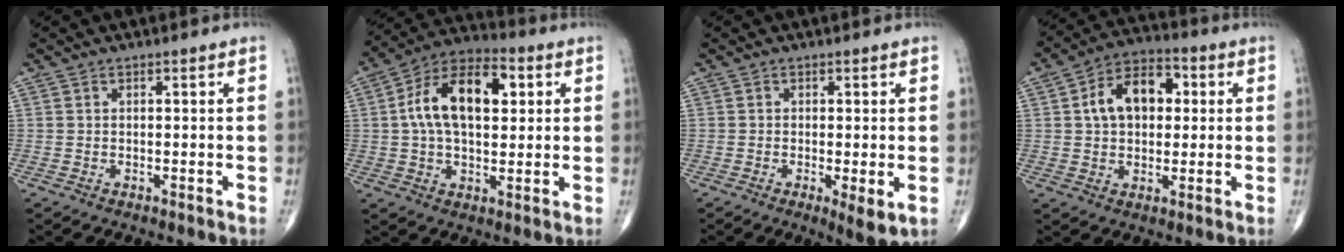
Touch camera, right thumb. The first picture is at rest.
{"total": 15.9, "force": [3.1, 8.9, 12.8], "torque": [-0.210, 0.020, 0.046]}
{"total": 4.3, "force": [-1.0, 1.1, 4.0], "torque": [-0.068, -0.016, -0.019]}
{"total": 11.8, "force": [2.1, 7.8, 8.6], "torque": [-0.118, 0.019, 0.026]}